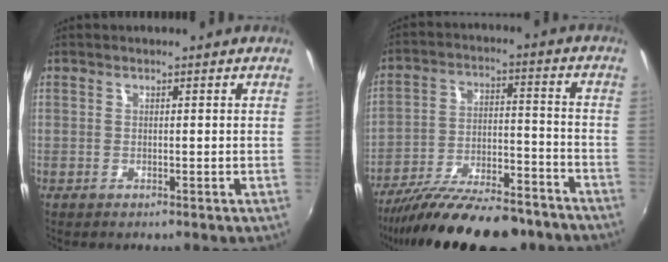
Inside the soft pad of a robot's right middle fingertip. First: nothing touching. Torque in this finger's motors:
{"motor_torque": [1.07, -1.07, 0.45, 0.21]}